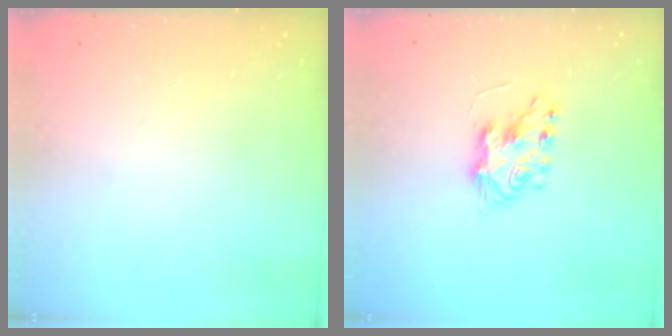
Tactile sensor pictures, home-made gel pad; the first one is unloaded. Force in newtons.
{"total": 7.7, "press": 7.7, "slide": 0.5}